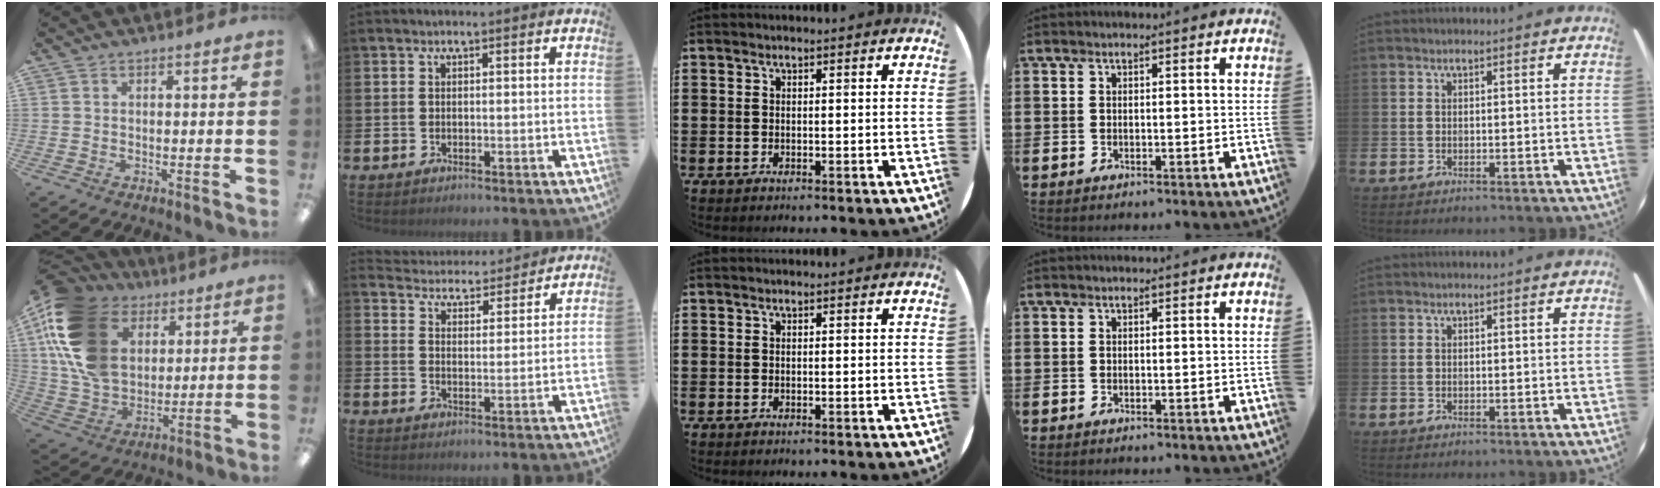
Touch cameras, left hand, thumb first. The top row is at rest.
{"thumb": {"total": 20.6, "force": [8.5, 14.5, 12.0], "torque": [-0.271, -0.029, 0.161]}, "index": {"total": 4.6, "force": [4.5, 0.7, -0.4], "torque": [-0.012, -0.042, 0.077]}}